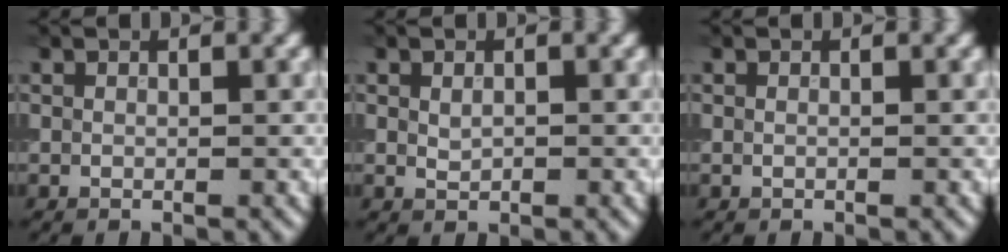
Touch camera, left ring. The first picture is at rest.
{"total": 1.0, "force": [0.0, 0.7, 0.7], "torque": [-0.013, -0.003, 0.002]}
{"total": 0.0}